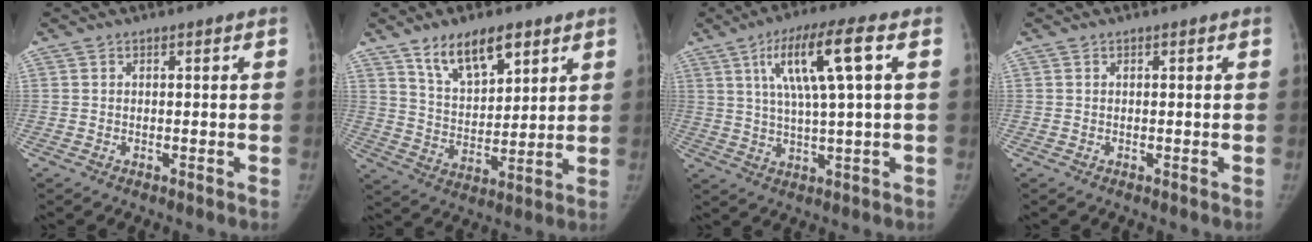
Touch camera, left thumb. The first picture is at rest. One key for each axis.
{"total": 11.8, "fx": 7.3, "fy": 5.6, "fz": 7.5, "tx": -0.099, "ty": -0.040, "tz": 0.138}
{"total": 12.8, "fx": 4.0, "fy": 1.8, "fz": 12.0, "tx": -0.232, "ty": 0.004, "tz": 0.069}
{"total": 0.0}